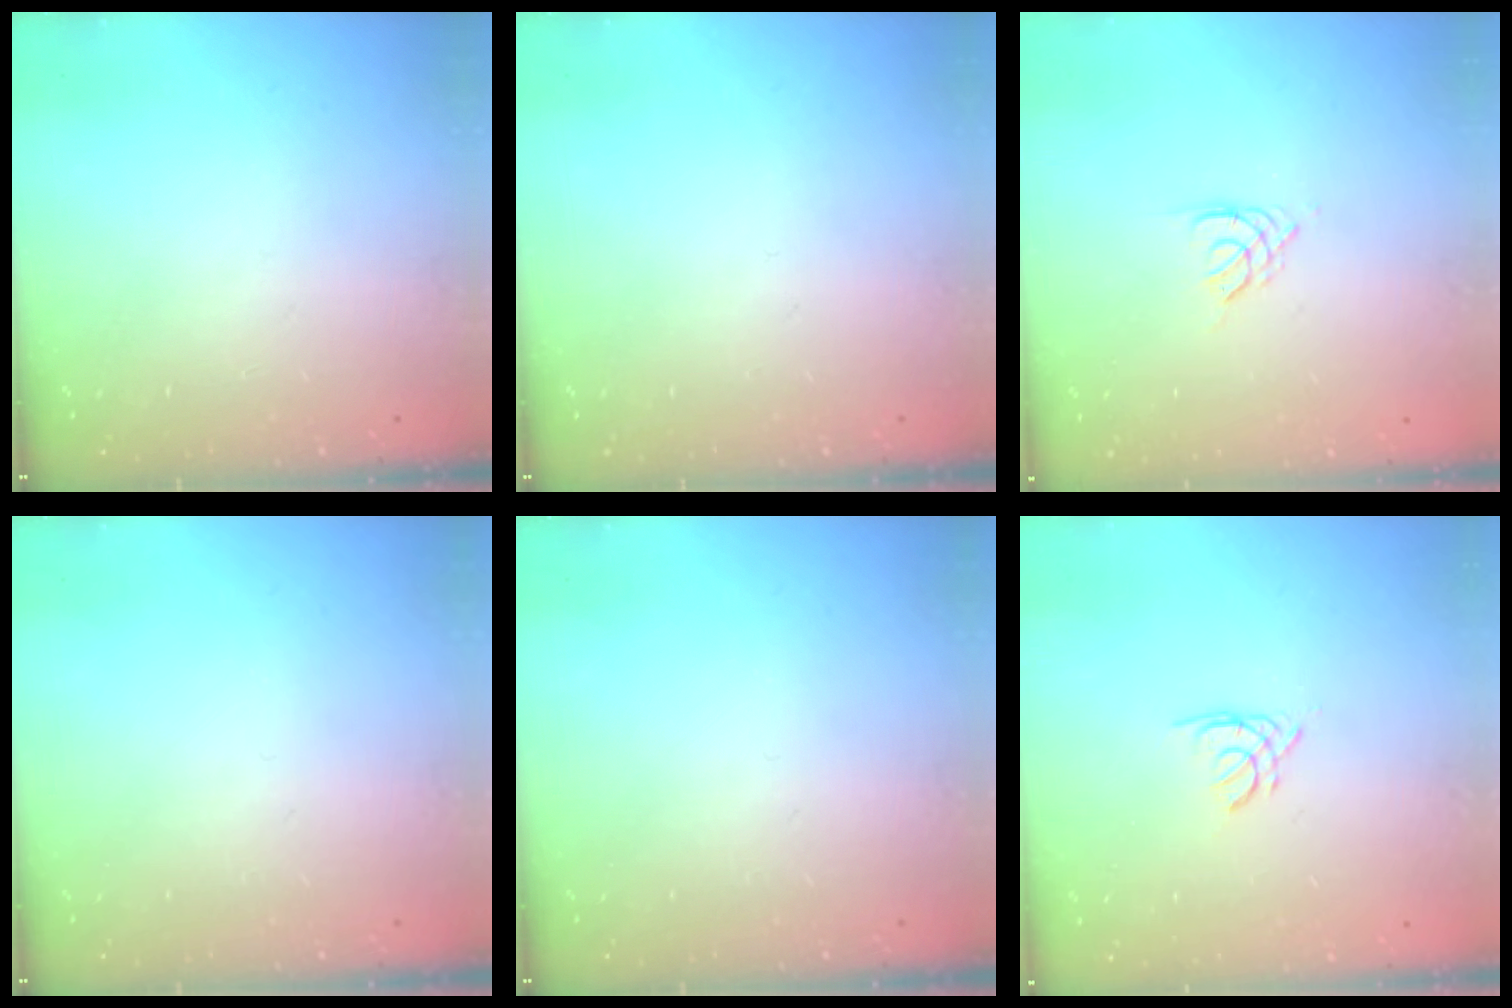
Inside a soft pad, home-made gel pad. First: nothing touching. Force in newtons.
{"total": 0.0}
{"total": 1.8, "press": 1.8, "slide": 0.4}
{"total": 0.0}
{"total": 0.0}
{"total": 1.5, "press": 1.4, "slide": 0.3}